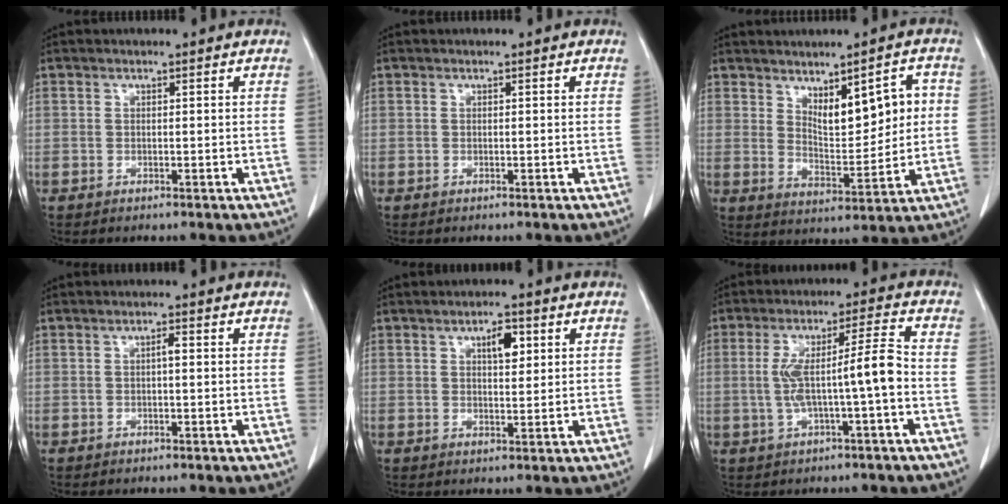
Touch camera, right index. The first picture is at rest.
{"total": 0.0}
{"total": 9.0, "force": [2.7, 3.4, 7.9], "torque": [-0.116, 0.006, 0.055]}
{"total": 1.0, "force": [0.0, 0.2, 1.0], "torque": [-0.017, 0.003, 0.001]}
{"total": 3.8, "force": [1.6, 1.4, 3.2], "torque": [-0.051, 0.002, 0.025]}
{"total": 8.5, "force": [-1.2, 0.0, 8.4], "torque": [-0.154, 0.024, -0.016]}